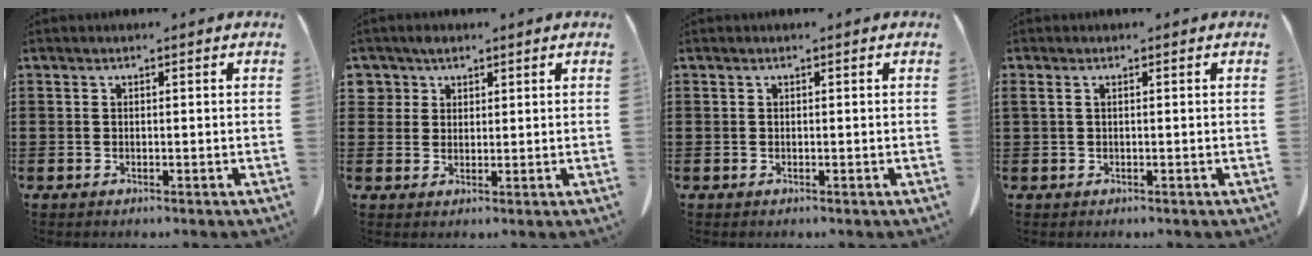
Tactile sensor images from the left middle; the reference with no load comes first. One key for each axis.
{"total": 2.8, "fx": 2.0, "fy": 2.0, "fz": 0.5, "tx": -0.020, "ty": 0.008, "tz": 0.038}
{"total": 0.0}
{"total": 0.7, "fx": 0.1, "fy": 0.1, "fz": 0.7, "tx": -0.015, "ty": -0.002, "tz": 0.003}